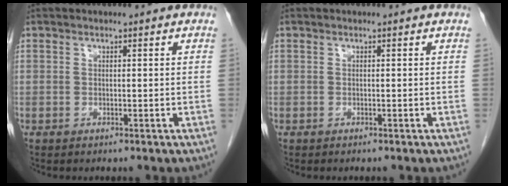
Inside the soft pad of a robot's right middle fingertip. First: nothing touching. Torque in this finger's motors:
{"motor_torque": [0.00, 0.05, -0.02, -0.01]}